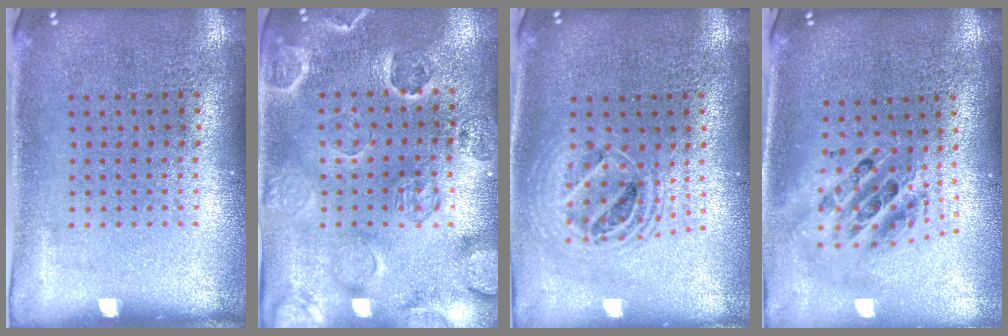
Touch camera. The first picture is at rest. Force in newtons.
{"total": 2.5, "press": 2.3, "slide": 1.0}
{"total": 1.8, "press": 1.5, "slide": 1.0}
{"total": 2.1, "press": 1.6, "slide": 1.4}